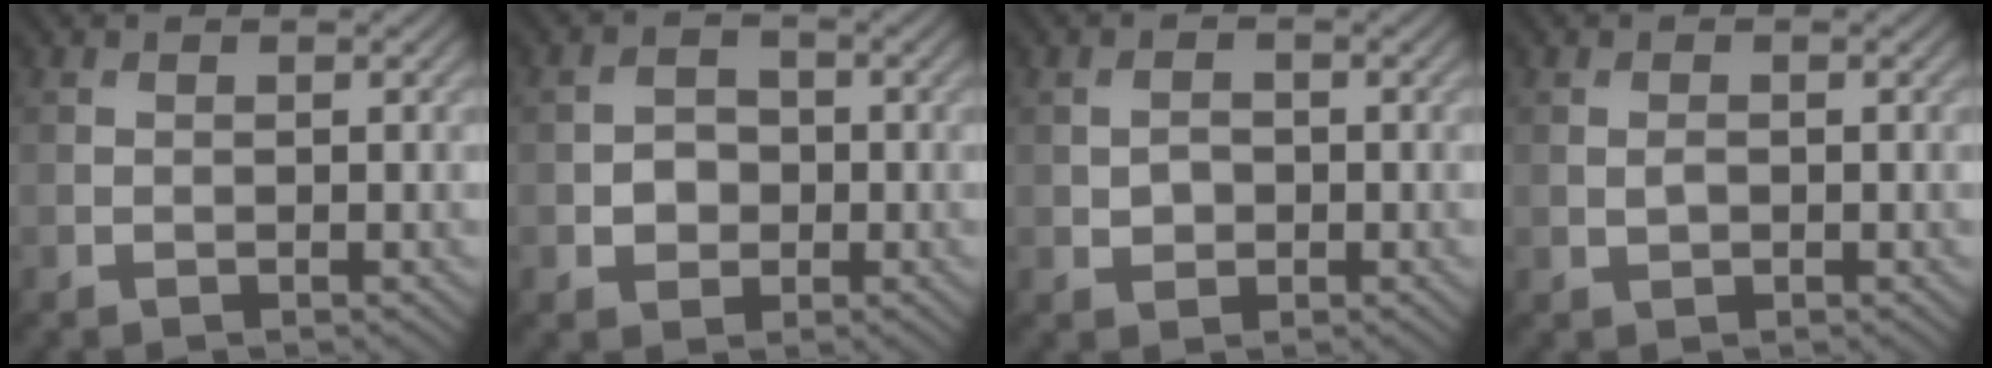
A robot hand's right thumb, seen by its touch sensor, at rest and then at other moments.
{"total": 2.8, "force": [-0.6, 2.4, 1.3], "torque": [-0.023, -0.001, -0.016]}
{"total": 1.7, "force": [-0.2, 1.3, 1.0], "torque": [-0.022, -0.002, -0.006]}
{"total": 0.9, "force": [0.0, 0.6, 0.7], "torque": [-0.016, -0.001, 0.000]}